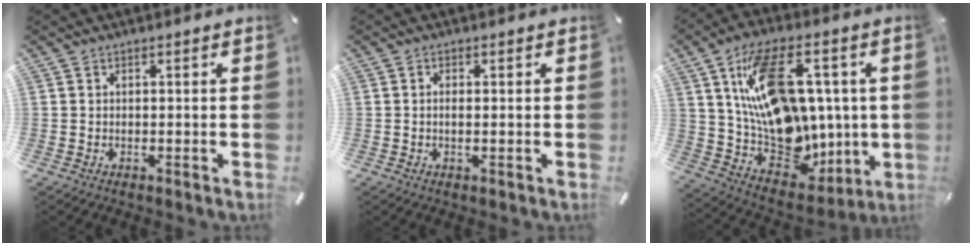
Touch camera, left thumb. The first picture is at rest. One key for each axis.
{"total": 1.2, "fx": -0.1, "fy": 0.4, "fz": 1.1, "tx": -0.022, "ty": 0.000, "tz": -0.002}
{"total": 22.5, "fx": 6.5, "fy": 14.5, "fz": 15.9, "tx": -0.282, "ty": -0.037, "tz": 0.119}